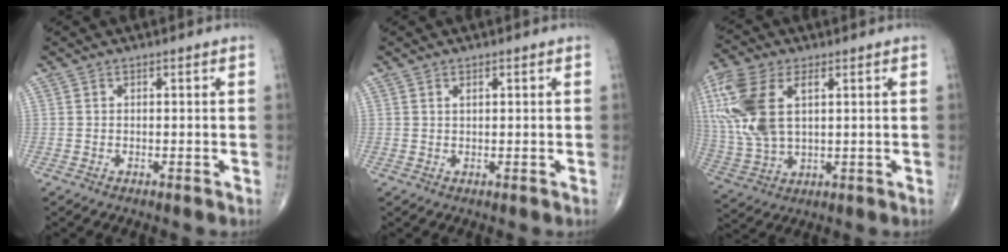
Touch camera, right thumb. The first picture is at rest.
{"total": 1.0, "force": [0.5, 0.4, 0.7], "torque": [-0.010, 0.001, 0.008]}
{"total": 16.5, "force": [4.4, 9.0, 13.0], "torque": [-0.307, -0.001, 0.087]}